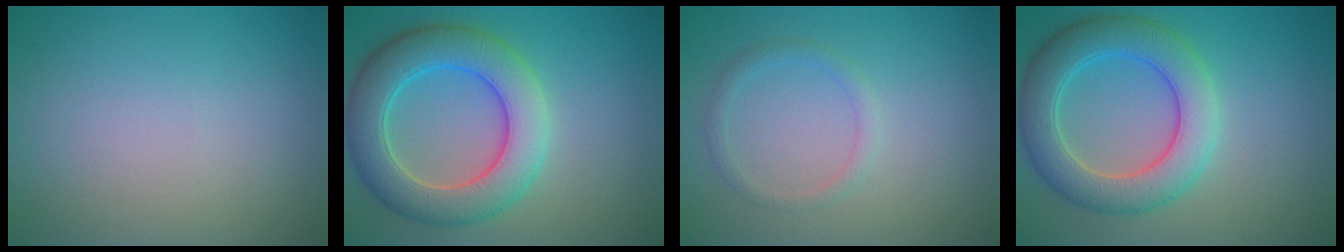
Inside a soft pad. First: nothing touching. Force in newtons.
{"total": 6.7, "press": 6.7, "slide": 0.5}
{"total": 1.3, "press": 1.3, "slide": 0.1}
{"total": 6.6, "press": 6.6, "slide": 0.2}